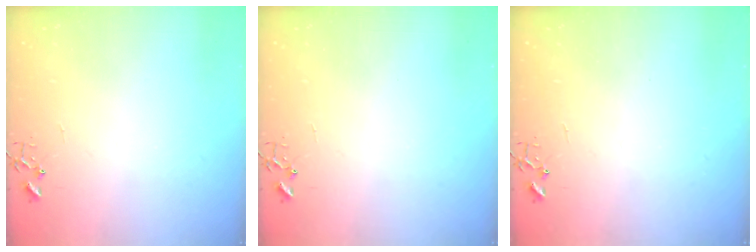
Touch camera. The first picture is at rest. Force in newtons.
{"total": 0.0}
{"total": 0.0}